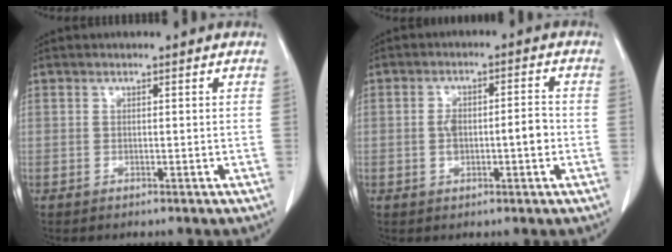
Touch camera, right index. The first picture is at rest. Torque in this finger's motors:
{"motor_torque": [1.05, -0.29, 0.46, 0.07]}